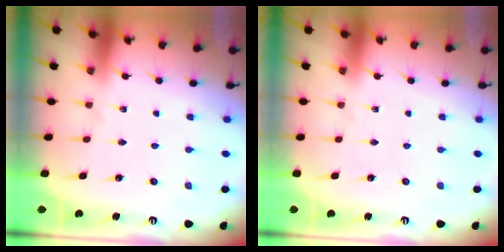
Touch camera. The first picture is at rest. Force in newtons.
{"total": 0.0}